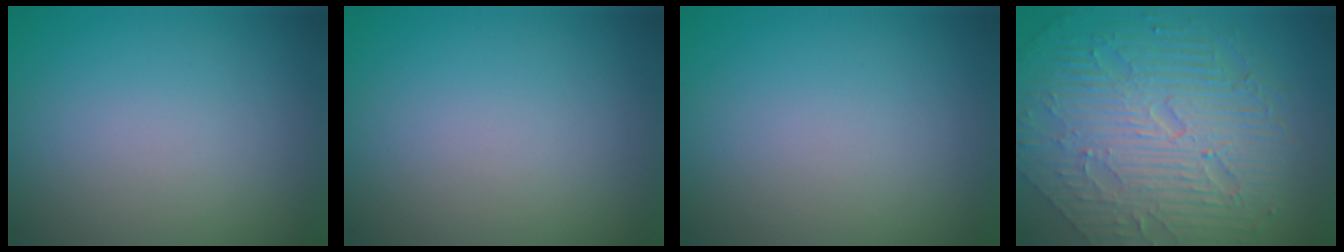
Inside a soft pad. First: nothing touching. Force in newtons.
{"total": 0.0}
{"total": 0.0}
{"total": 10.3, "press": 6.8, "slide": 7.8}